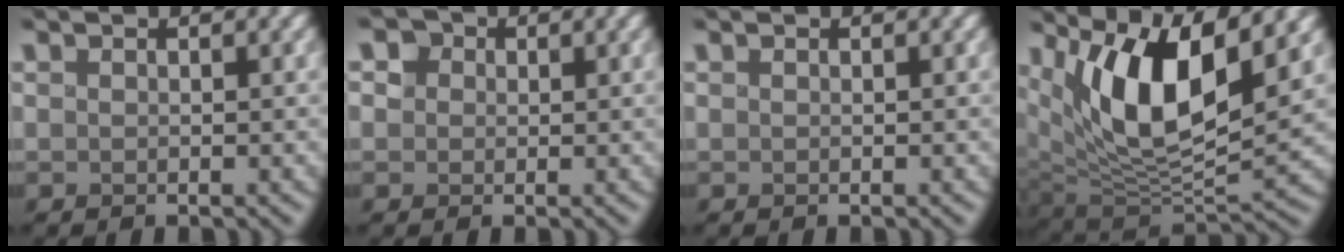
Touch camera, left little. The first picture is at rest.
{"total": 3.3, "force": [1.6, 2.5, 1.5], "torque": [-0.039, 0.008, 0.022]}
{"total": 0.0}
{"total": 9.8, "force": [4.1, 4.0, 8.0], "torque": [-0.136, -0.012, 0.074]}